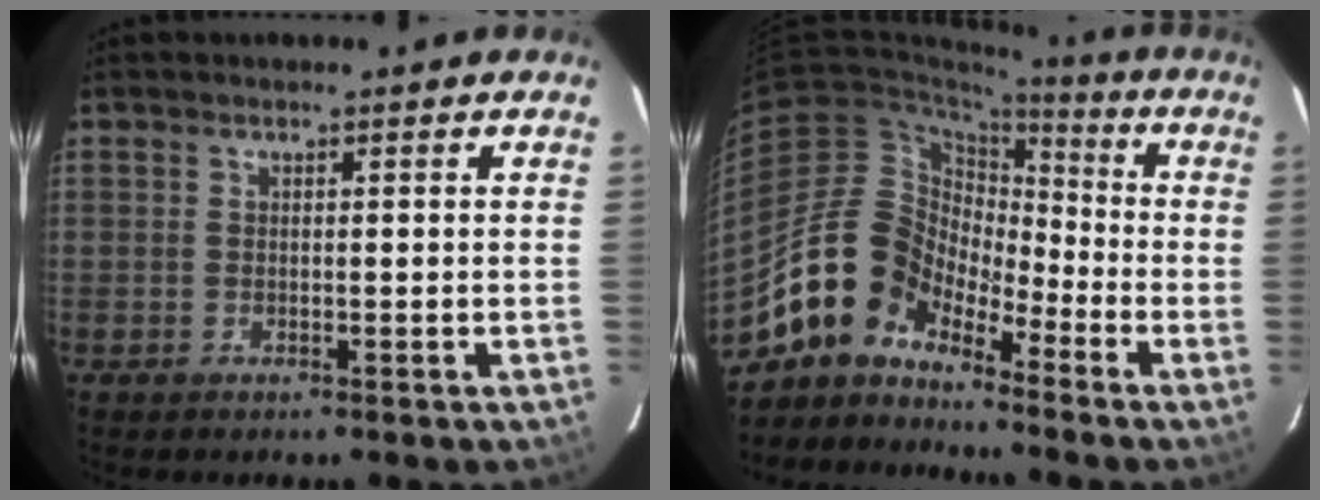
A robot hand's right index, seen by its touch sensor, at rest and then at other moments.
{"total": 11.5, "force": [-9.1, 6.4, 3.1], "torque": [-0.058, 0.038, -0.182]}